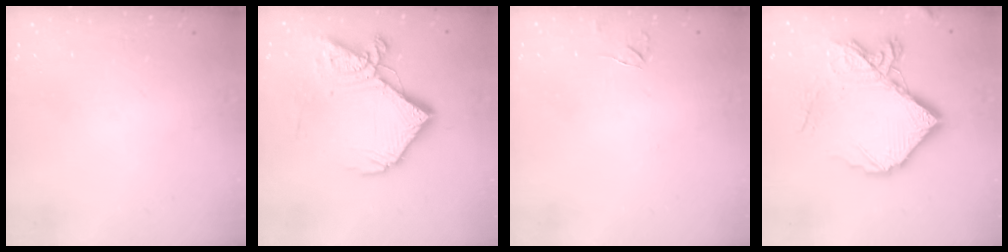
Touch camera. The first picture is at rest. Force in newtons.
{"total": 17.2, "press": 17.0, "slide": 2.2}
{"total": 3.0, "press": 3.0, "slide": 0.4}
{"total": 19.8, "press": 19.7, "slide": 2.1}